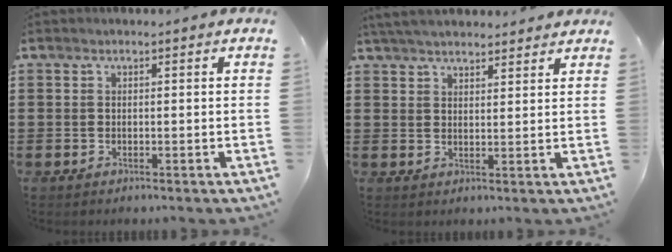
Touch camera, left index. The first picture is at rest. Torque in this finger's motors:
{"motor_torque": [1.33, -0.81, 0.09, -0.11]}